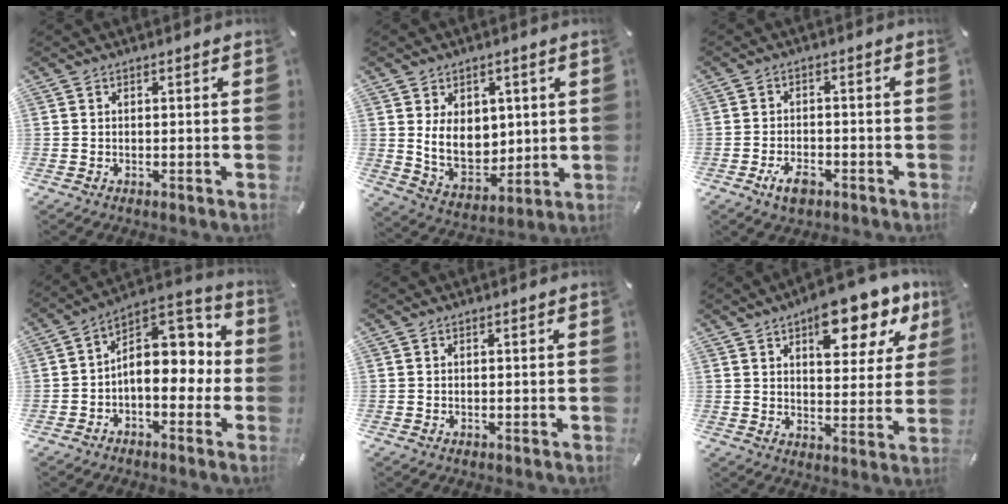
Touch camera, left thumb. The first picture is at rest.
{"total": 10.1, "force": [2.5, 8.0, 5.7], "torque": [-0.111, -0.016, 0.049]}
{"total": 4.9, "force": [-2.6, 2.7, 3.1], "torque": [-0.068, 0.009, -0.049]}
{"total": 13.1, "force": [1.3, 8.9, 9.5], "torque": [-0.107, -0.016, 0.022]}
{"total": 0.0}
{"total": 13.4, "force": [8.5, 6.3, 8.2], "torque": [-0.086, -0.052, 0.140]}